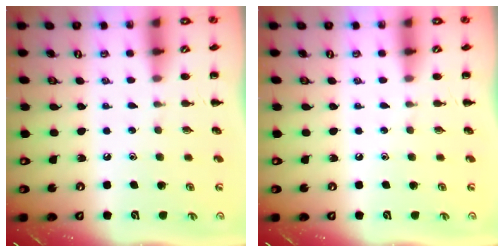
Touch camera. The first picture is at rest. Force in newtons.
{"total": 0.0}